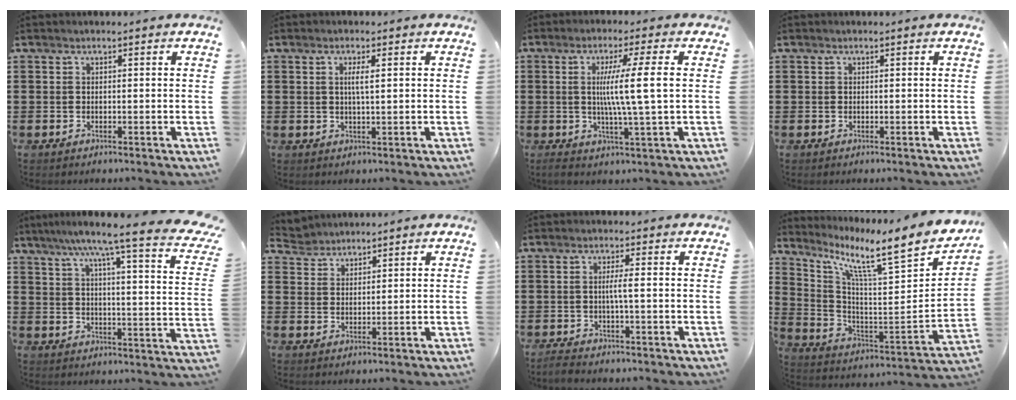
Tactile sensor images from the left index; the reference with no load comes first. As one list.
[{"total": 2.4, "force": [0.5, 0.2, 2.3], "torque": [-0.047, -0.001, 0.006]}, {"total": 8.9, "force": [0.8, -0.6, 8.8], "torque": [-0.163, -0.004, 0.006]}, {"total": 0.0}, {"total": 7.7, "force": [6.1, -0.4, 4.7], "torque": [-0.110, -0.039, 0.092]}, {"total": 2.8, "force": [2.5, 1.2, -0.3], "torque": [-0.007, 0.000, 0.049]}, {"total": 2.8, "force": [-1.1, -0.3, 2.5], "torque": [-0.045, -0.001, -0.024]}, {"total": 9.4, "force": [7.3, 1.0, 6.0], "torque": [-0.119, -0.077, 0.103]}]